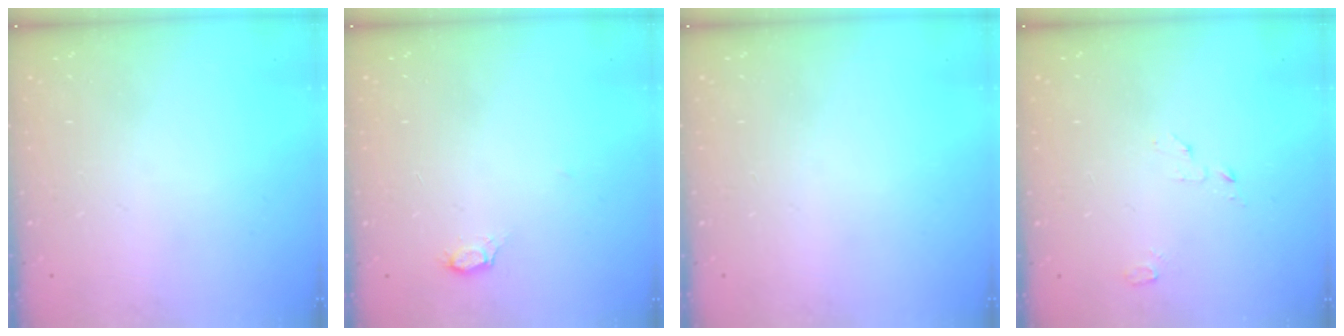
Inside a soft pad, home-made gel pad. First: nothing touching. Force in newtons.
{"total": 2.6, "press": 2.6, "slide": 0.2}
{"total": 0.0}
{"total": 2.6, "press": 2.6, "slide": 0.2}